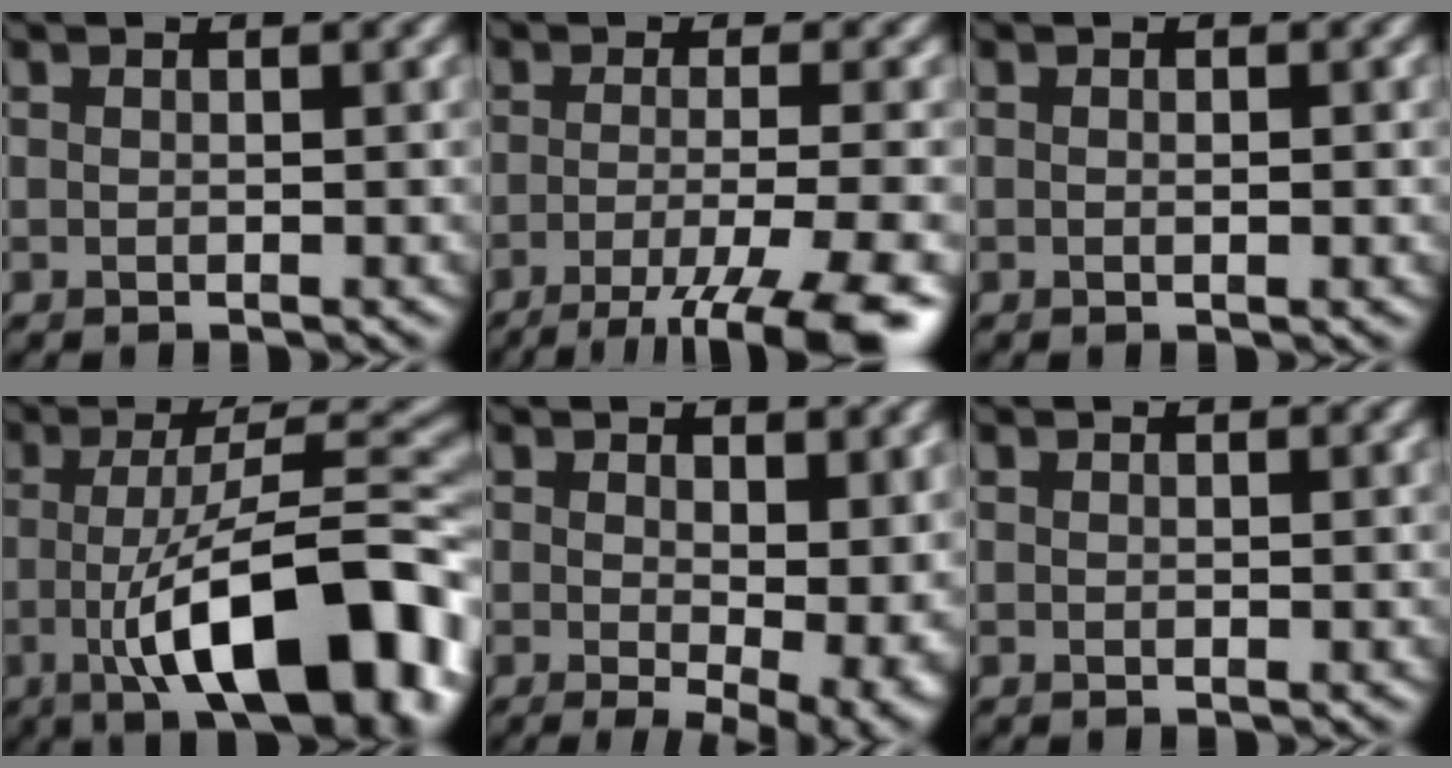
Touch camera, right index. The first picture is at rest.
{"total": 8.6, "force": [-4.8, 1.7, 6.9], "torque": [-0.097, -0.010, -0.082]}
{"total": 0.7, "force": [0.0, 0.2, 0.7], "torque": [-0.012, -0.002, 0.000]}
{"total": 13.5, "force": [-4.1, 3.9, 12.3], "torque": [-0.173, 0.002, -0.067]}
{"total": 6.8, "force": [0.0, 3.1, 6.1], "torque": [-0.077, -0.020, 0.007]}
{"total": 0.0}